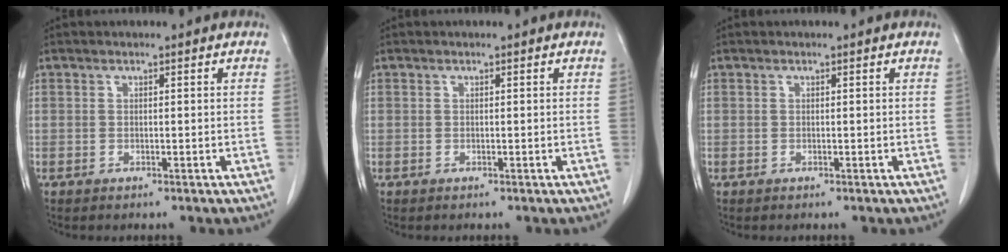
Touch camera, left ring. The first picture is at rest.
{"total": 0.0}
{"total": 0.0}